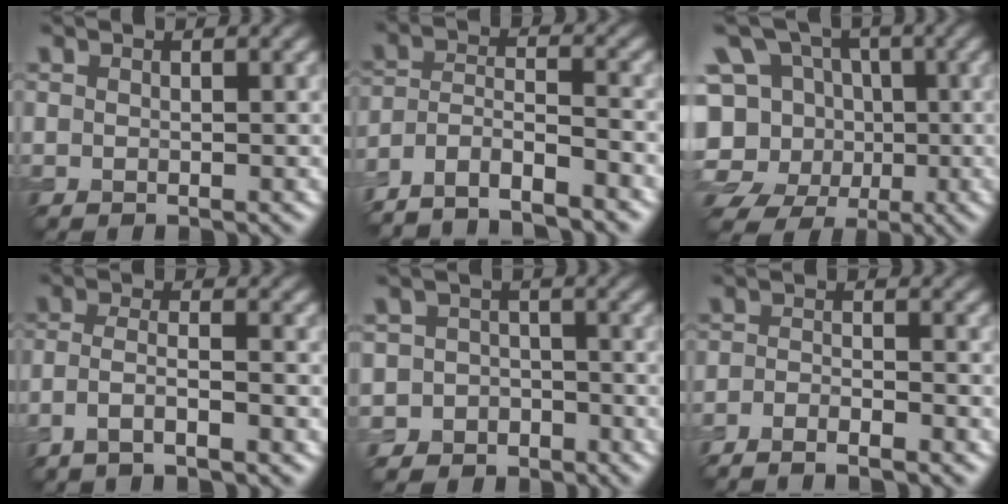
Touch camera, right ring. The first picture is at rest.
{"total": 6.5, "force": [-5.8, 1.3, 2.6], "torque": [-0.048, -0.003, -0.106]}
{"total": 9.2, "force": [-2.0, 8.3, 3.2], "torque": [-0.067, 0.021, -0.051]}
{"total": 3.0, "force": [-2.0, 0.6, 2.2], "torque": [-0.043, 0.006, -0.048]}
{"total": 5.2, "force": [-2.9, 4.3, -0.2], "torque": [0.037, -0.001, -0.066]}
{"total": 3.4, "force": [-2.9, 0.5, 1.7], "torque": [-0.034, -0.002, -0.056]}